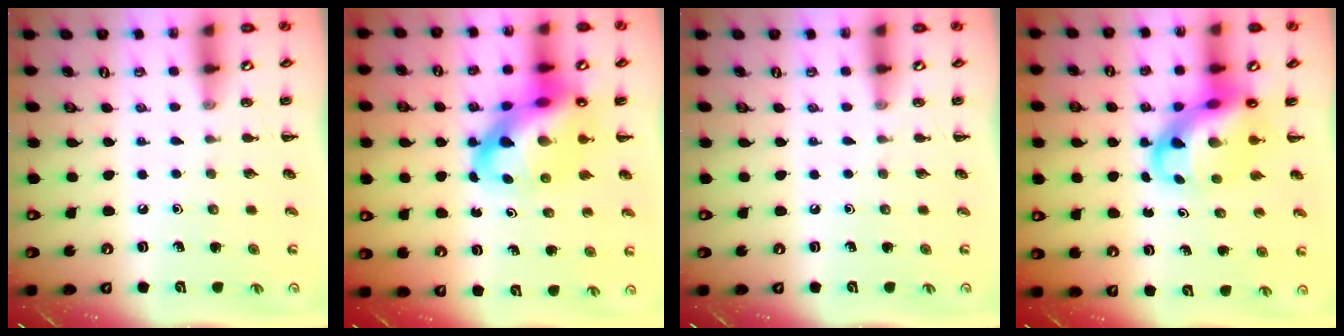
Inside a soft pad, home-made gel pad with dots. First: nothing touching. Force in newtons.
{"total": 16.7, "press": 16.1, "slide": 4.6}
{"total": 0.0}
{"total": 9.1, "press": 8.6, "slide": 2.8}